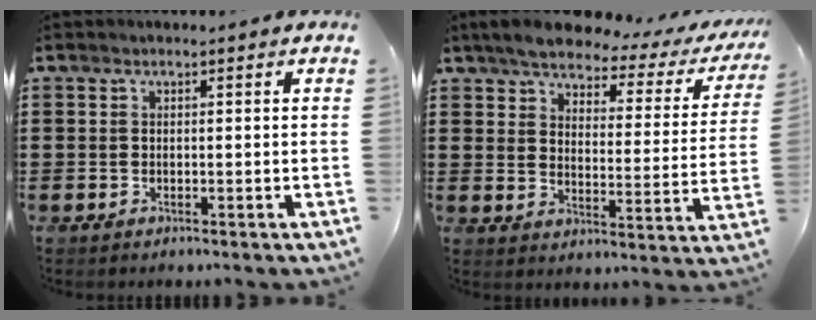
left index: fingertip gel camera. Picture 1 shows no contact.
{"total": 4.9, "force": [4.4, 1.0, 2.1], "torque": [-0.066, -0.021, 0.071]}